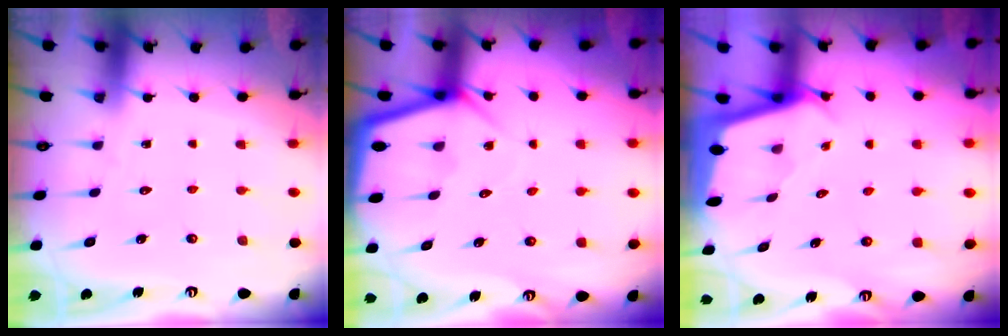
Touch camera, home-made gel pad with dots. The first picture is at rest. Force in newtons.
{"total": 4.0, "press": 4.0, "slide": 0.4}
{"total": 2.4, "press": 2.4, "slide": 0.2}